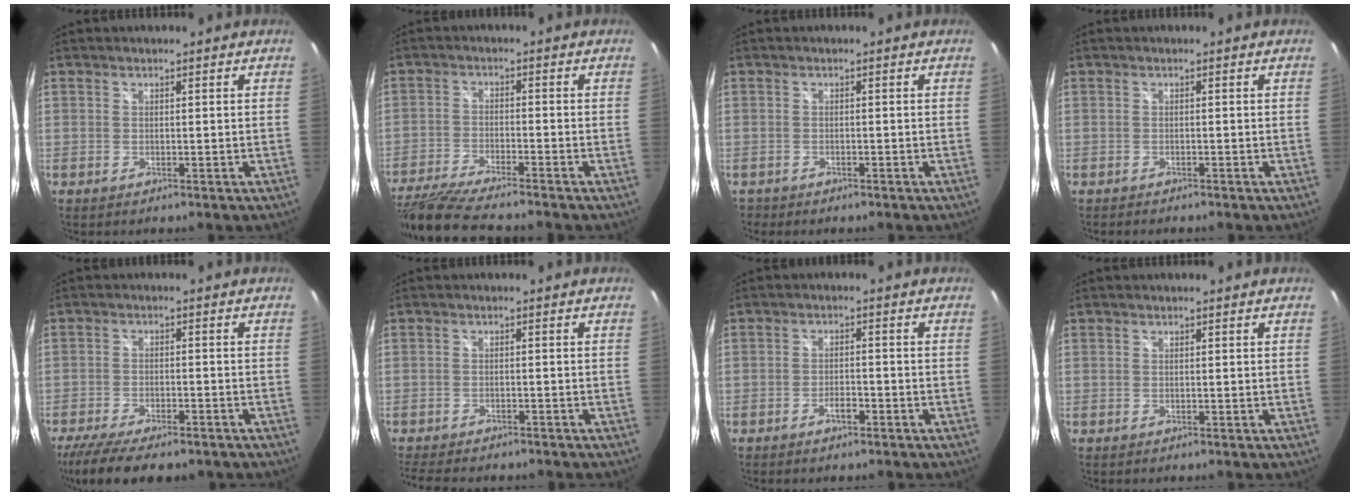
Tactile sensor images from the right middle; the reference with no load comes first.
{"total": 12.2, "force": [-10.7, 0.5, 5.9], "torque": [-0.135, -0.034, -0.188]}
{"total": 1.6, "force": [-1.4, 0.9, 0.2], "torque": [-0.010, -0.006, -0.022]}
{"total": 1.5, "force": [-1.4, 0.3, 0.4], "torque": [-0.011, -0.011, -0.023]}
{"total": 13.6, "force": [-10.7, 3.9, 7.4], "torque": [-0.161, -0.043, -0.169]}
{"total": 8.5, "force": [-7.4, 2.2, 3.5], "torque": [-0.084, -0.024, -0.115]}
{"total": 2.7, "force": [-2.0, 1.1, 1.5], "torque": [-0.034, 0.000, -0.034]}
{"total": 0.0}